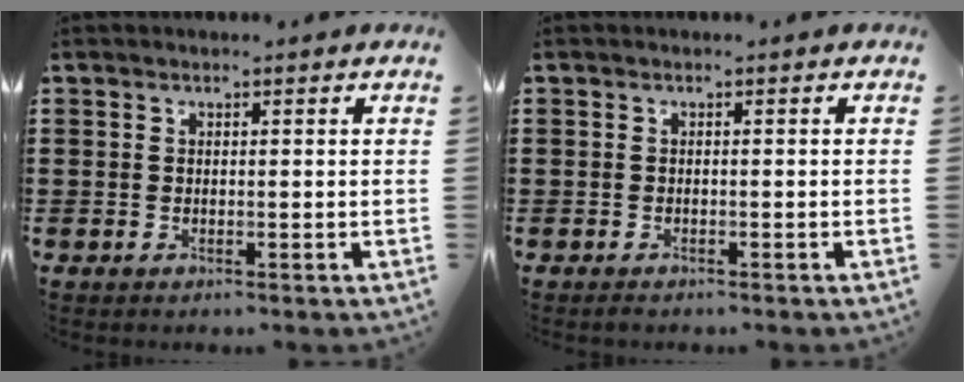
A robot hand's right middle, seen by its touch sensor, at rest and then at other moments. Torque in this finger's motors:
{"motor_torque": [-0.23, 0.32, -0.02, 0.01]}